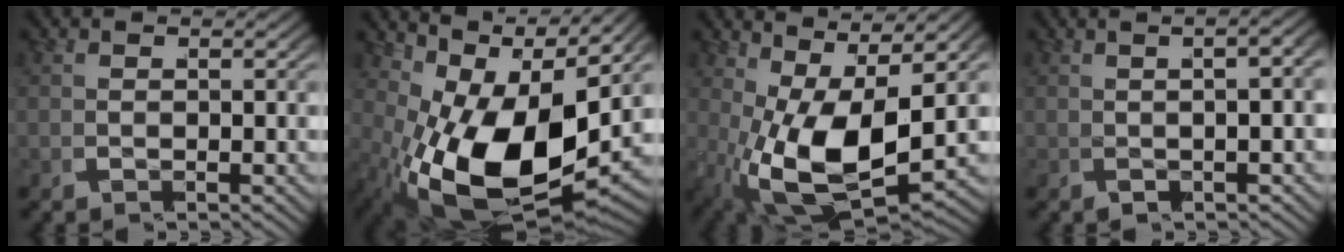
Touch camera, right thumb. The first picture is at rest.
{"total": 15.8, "force": [-0.7, 9.6, 12.5], "torque": [-0.255, -0.065, 0.012]}
{"total": 10.6, "force": [-0.2, 6.0, 8.7], "torque": [-0.189, -0.051, 0.021]}
{"total": 6.7, "force": [2.0, 3.5, 5.3], "torque": [-0.053, 0.031, 0.011]}